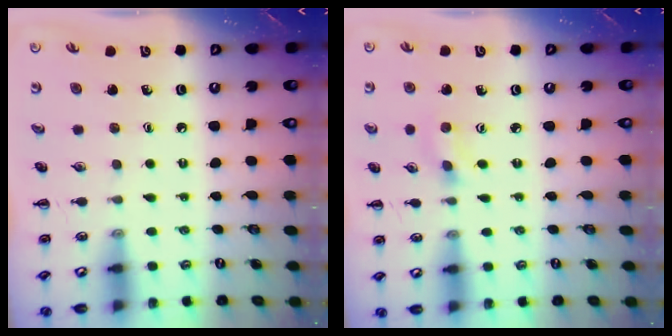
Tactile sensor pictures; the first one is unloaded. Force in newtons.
{"total": 1.4, "press": 1.3, "slide": 0.5}